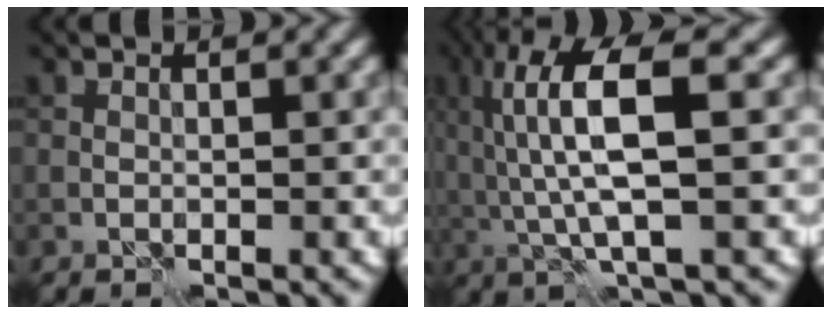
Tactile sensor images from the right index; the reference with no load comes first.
{"total": 8.5, "force": [1.4, 2.2, 8.1], "torque": [-0.165, 0.009, 0.027]}